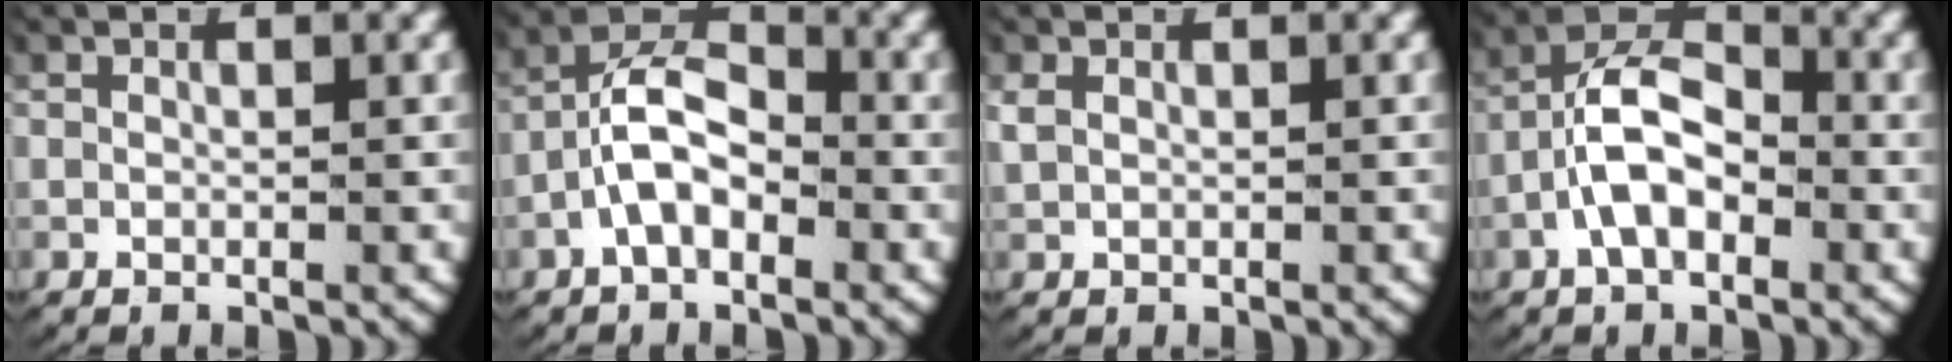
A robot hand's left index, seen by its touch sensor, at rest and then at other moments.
{"total": 6.0, "force": [-1.0, 4.1, 4.2], "torque": [-0.067, -0.004, -0.026]}
{"total": 0.7, "force": [0.3, 0.4, 0.5], "torque": [-0.019, 0.001, 0.012]}
{"total": 6.7, "force": [-0.9, 4.6, 4.9], "torque": [-0.083, -0.004, -0.023]}